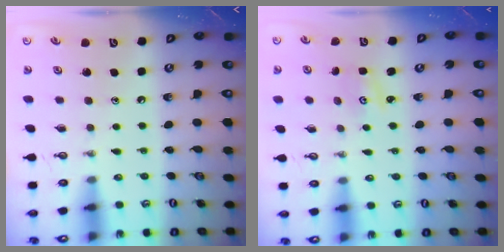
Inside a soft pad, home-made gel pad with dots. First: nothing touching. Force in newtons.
{"total": 1.0, "press": 0.9, "slide": 0.2}